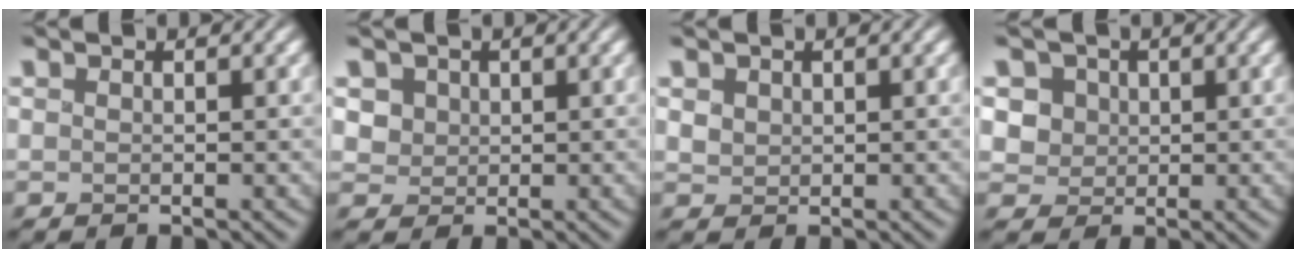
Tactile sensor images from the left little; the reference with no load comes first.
{"total": 2.0, "force": [0.4, 1.9, 0.6], "torque": [-0.018, -0.010, 0.016]}
{"total": 1.3, "force": [0.4, 1.1, 0.5], "torque": [-0.012, 0.000, 0.010]}
{"total": 3.7, "force": [0.7, 3.3, 1.4], "torque": [-0.040, 0.002, 0.016]}